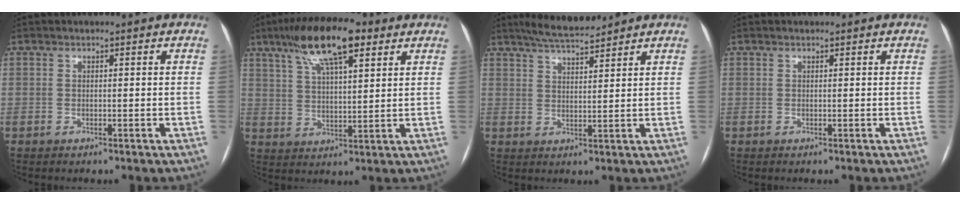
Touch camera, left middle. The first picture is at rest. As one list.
[{"total": 12.8, "force": [7.6, 3.2, 9.7], "torque": [-0.176, 0.024, 0.133]}, {"total": 6.8, "force": [6.1, 0.4, 2.9], "torque": [-0.054, 0.011, 0.109]}, {"total": 0.6, "force": [0.5, 0.1, 0.3], "torque": [-0.010, 0.008, 0.009]}]